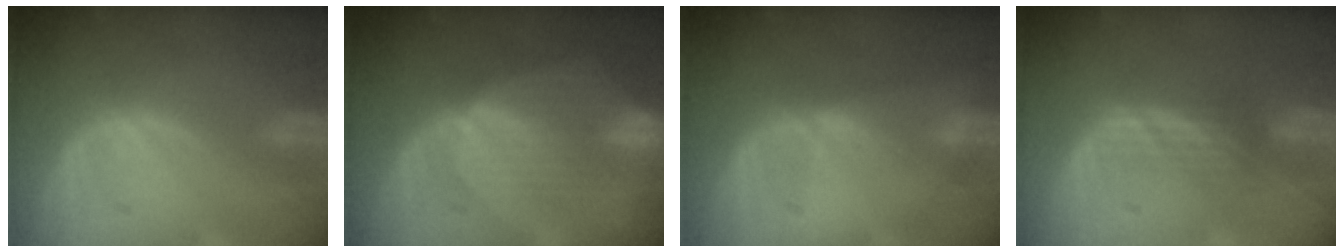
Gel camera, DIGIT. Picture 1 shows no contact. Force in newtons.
{"total": 8.3, "press": 8.1, "slide": 2.0}
{"total": 1.8, "press": 1.5, "slide": 1.0}
{"total": 2.8, "press": 2.5, "slide": 1.2}